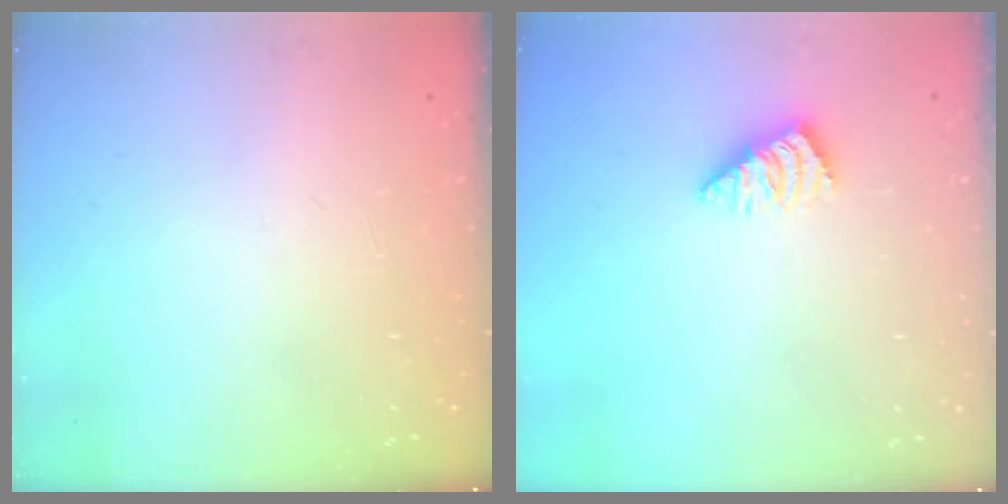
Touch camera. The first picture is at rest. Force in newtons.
{"total": 1.5, "press": 1.5, "slide": 0.3}